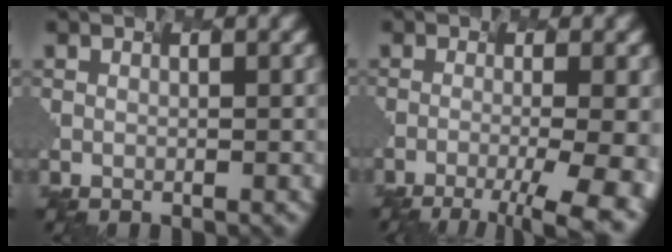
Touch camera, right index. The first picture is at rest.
{"total": 9.4, "force": [-3.8, 2.9, 8.1], "torque": [-0.080, -0.006, -0.042]}